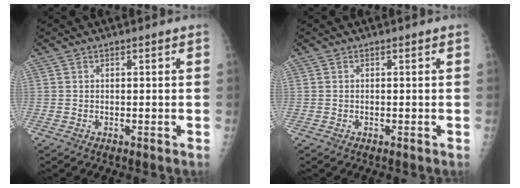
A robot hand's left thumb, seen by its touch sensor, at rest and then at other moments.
{"total": 0.0}